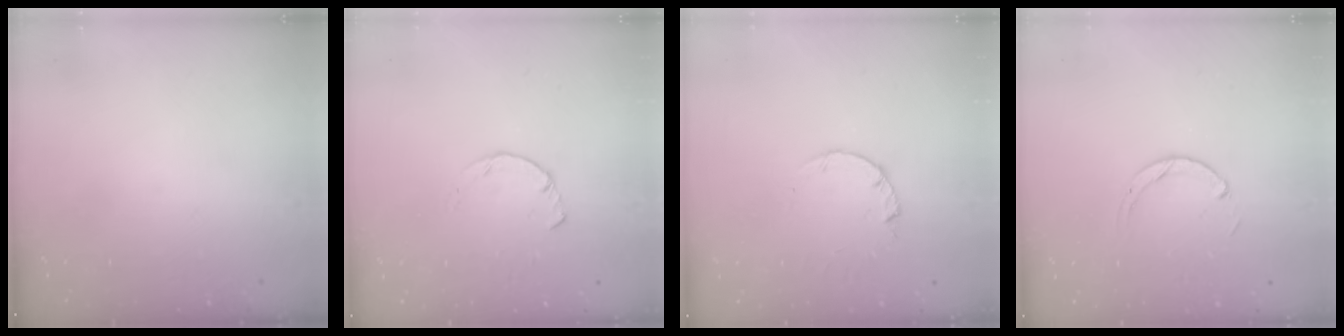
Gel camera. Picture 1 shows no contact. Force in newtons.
{"total": 2.3, "press": 2.3, "slide": 0.1}
{"total": 0.9, "press": 0.8, "slide": 0.2}
{"total": 2.9, "press": 2.9, "slide": 0.4}